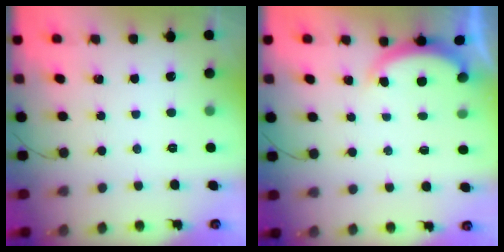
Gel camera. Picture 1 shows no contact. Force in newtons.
{"total": 2.2, "press": 2.2, "slide": 0.5}